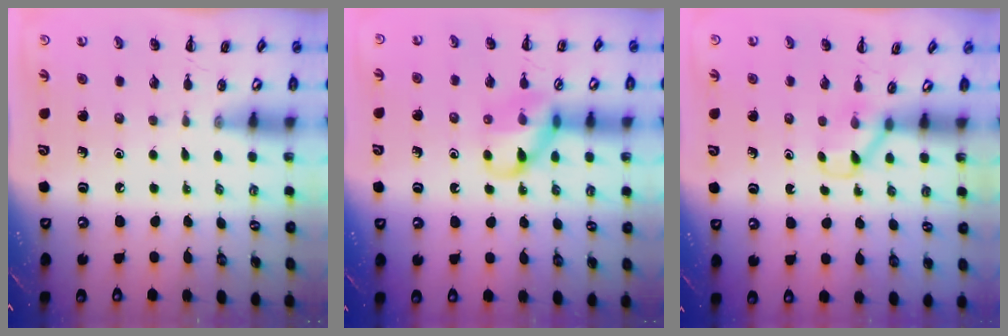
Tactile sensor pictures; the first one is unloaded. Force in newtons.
{"total": 12.2, "press": 12.0, "slide": 1.6}
{"total": 2.8, "press": 2.6, "slide": 0.9}